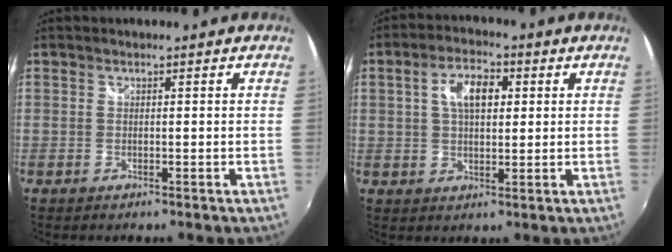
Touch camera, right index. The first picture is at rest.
{"total": 7.2, "force": [1.9, 3.9, 5.8], "torque": [-0.103, 0.017, 0.032]}